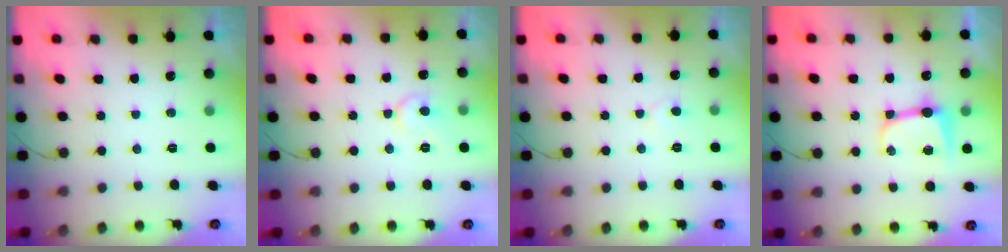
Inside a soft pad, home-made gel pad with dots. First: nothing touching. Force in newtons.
{"total": 6.7, "press": 6.6, "slide": 0.7}
{"total": 3.8, "press": 3.8, "slide": 0.5}
{"total": 8.5, "press": 8.5, "slide": 0.7}